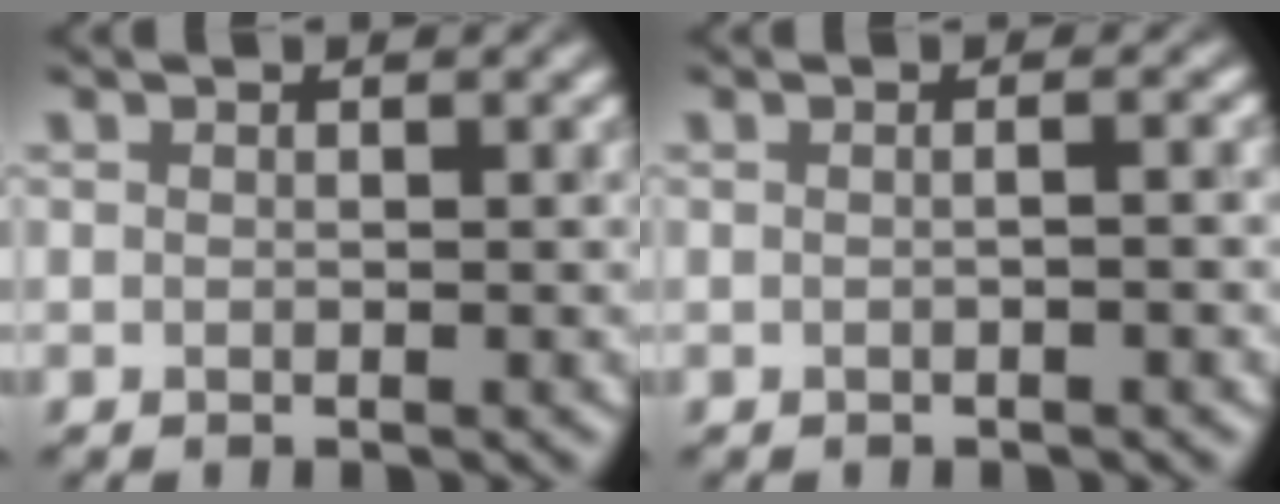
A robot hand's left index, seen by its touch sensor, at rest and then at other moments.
{"total": 2.8, "force": [0.3, 1.7, 2.3], "torque": [0.009, 0.011, -0.029]}